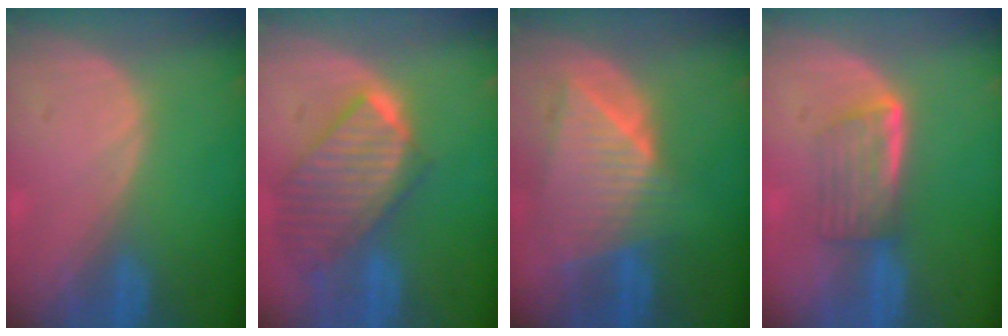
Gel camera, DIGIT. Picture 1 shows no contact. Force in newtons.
{"total": 9.9, "press": 8.6, "slide": 4.8}
{"total": 8.9, "press": 7.9, "slide": 4.2}
{"total": 5.8, "press": 4.9, "slide": 3.0}